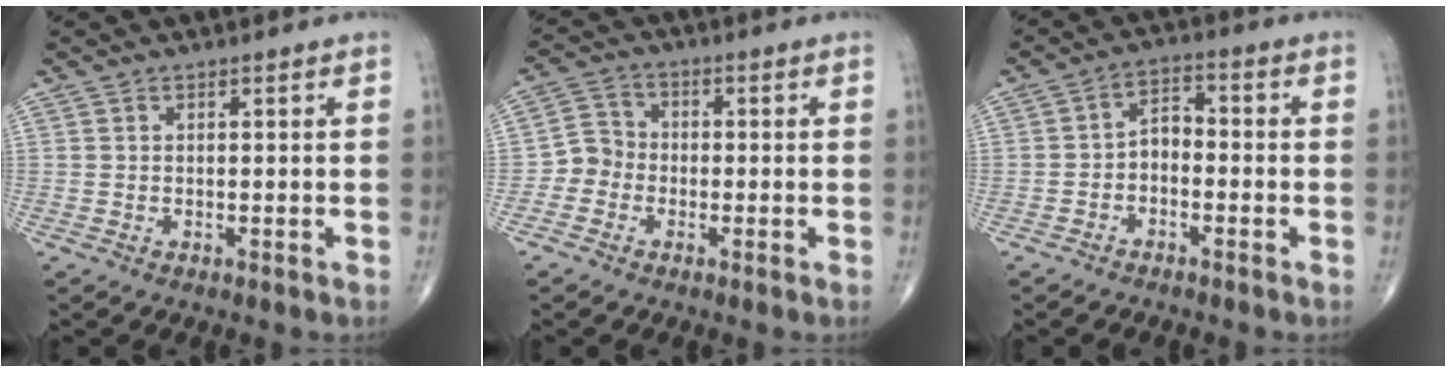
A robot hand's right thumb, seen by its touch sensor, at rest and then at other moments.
{"total": 4.4, "force": [-1.6, 4.0, 0.9], "torque": [0.008, 0.015, -0.044]}
{"total": 4.4, "force": [-1.6, 2.9, 2.9], "torque": [-0.039, 0.031, -0.038]}